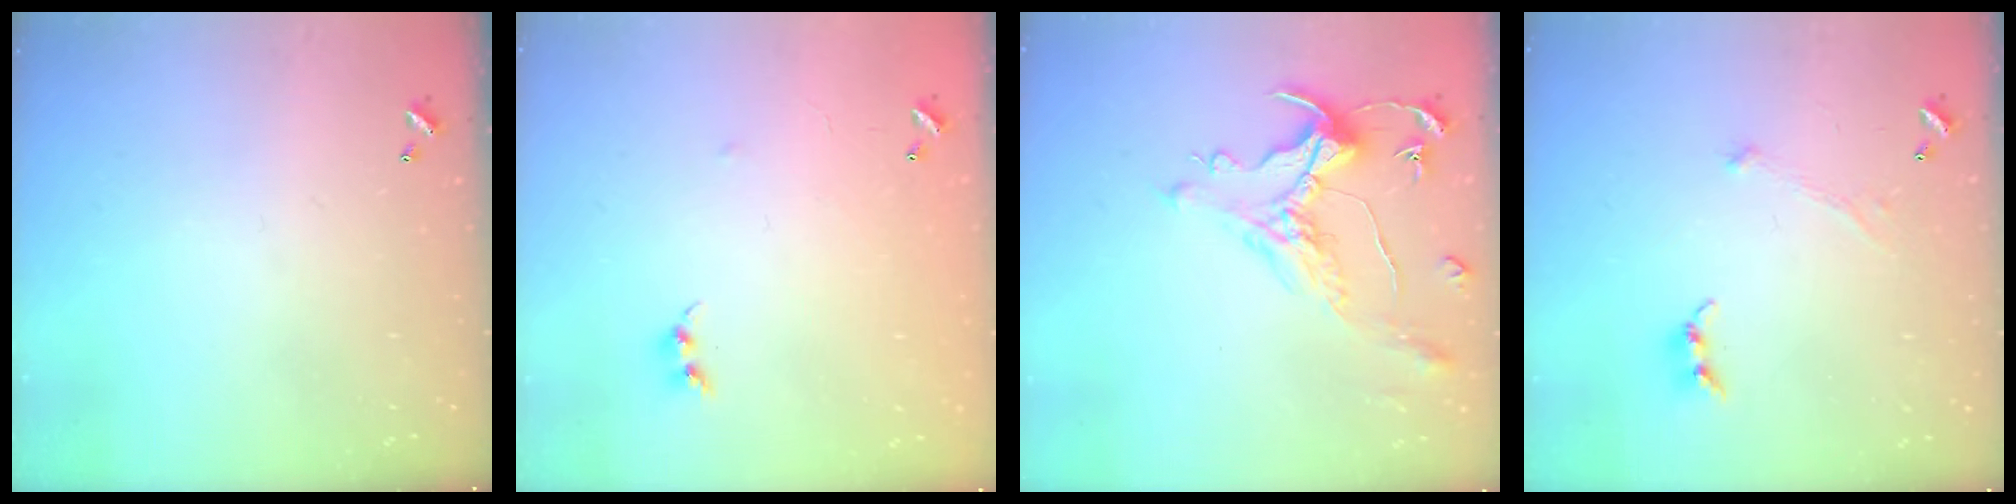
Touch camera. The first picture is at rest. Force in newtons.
{"total": 6.7, "press": 6.7, "slide": 0.3}
{"total": 0.9, "press": 0.2, "slide": 0.9}
{"total": 0.0}